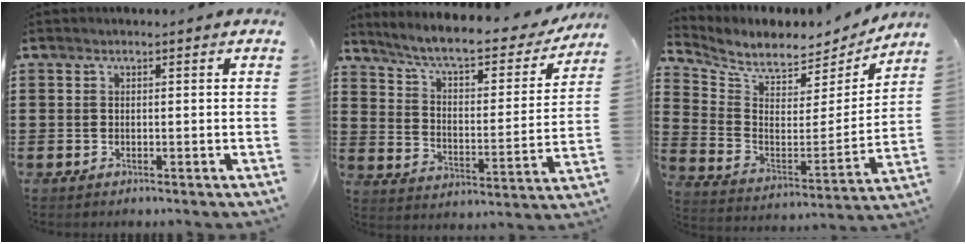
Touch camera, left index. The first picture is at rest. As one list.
[{"total": 6.9, "force": [5.9, 0.9, 3.6], "torque": [-0.094, -0.035, 0.096]}, {"total": 6.2, "force": [5.9, 1.4, 1.3], "torque": [-0.062, -0.052, 0.099]}]